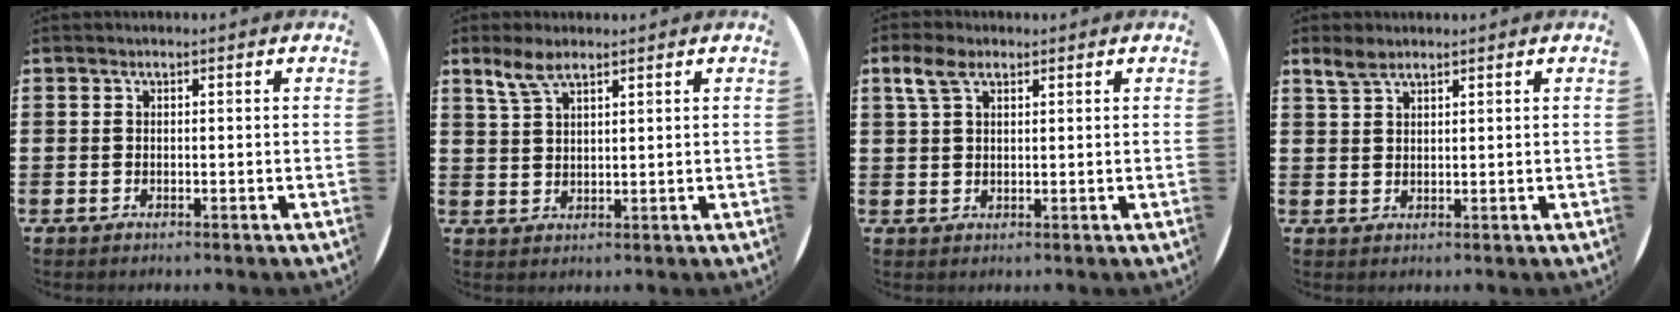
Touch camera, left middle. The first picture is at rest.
{"total": 3.8, "force": [2.8, 1.3, 2.3], "torque": [-0.050, 0.005, 0.052]}
{"total": 3.5, "force": [2.3, 1.7, 2.1], "torque": [-0.046, 0.007, 0.041]}
{"total": 2.8, "force": [2.2, 1.1, 1.2], "torque": [-0.028, 0.005, 0.042]}